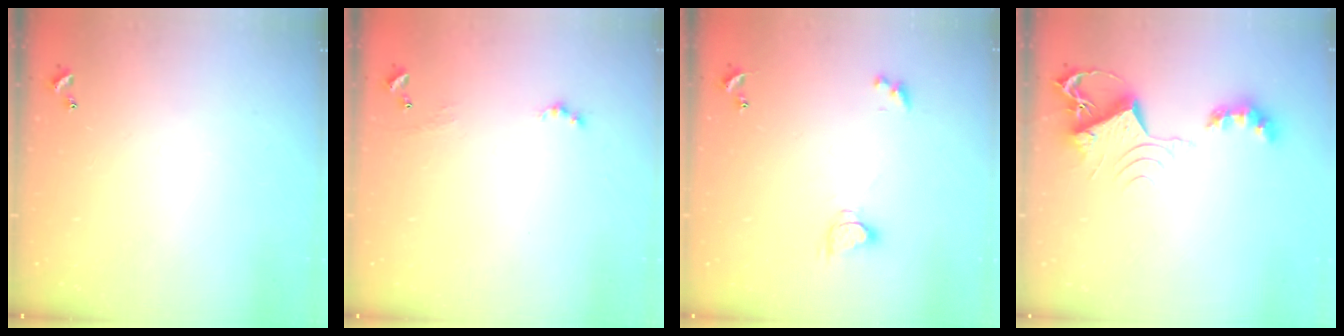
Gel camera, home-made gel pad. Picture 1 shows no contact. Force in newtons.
{"total": 1.0, "press": 0.9, "slide": 0.2}
{"total": 2.5, "press": 2.5, "slide": 0.4}
{"total": 8.8, "press": 8.8, "slide": 0.5}